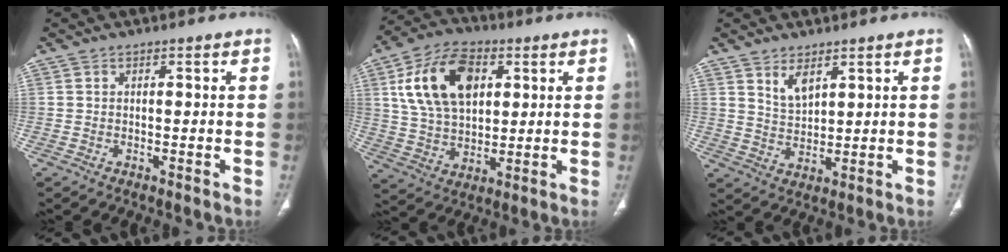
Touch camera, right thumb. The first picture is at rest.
{"total": 16.9, "force": [5.2, 10.6, 12.1], "torque": [-0.202, -0.002, 0.100]}
{"total": 4.6, "force": [2.9, 2.2, 2.9], "torque": [-0.045, -0.024, 0.063]}